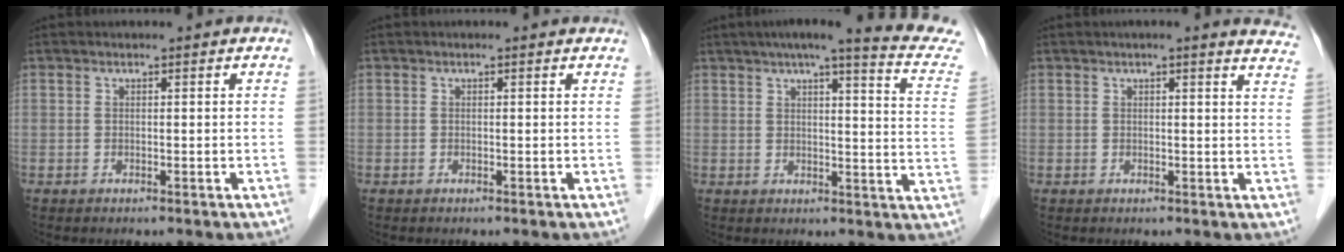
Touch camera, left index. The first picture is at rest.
{"total": 0.0}
{"total": 18.1, "force": [15.4, 0.5, 9.5], "torque": [-0.118, -0.034, 0.164]}
{"total": 7.9, "force": [6.9, 1.1, 3.7], "torque": [-0.026, -0.014, 0.046]}